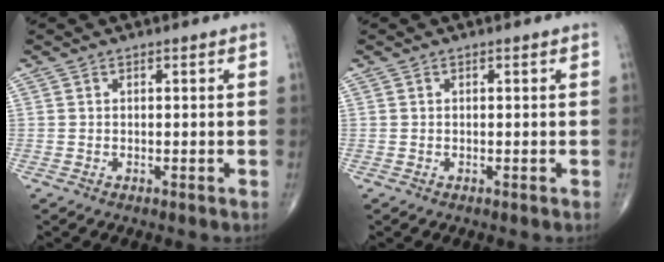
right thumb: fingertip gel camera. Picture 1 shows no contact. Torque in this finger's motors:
{"motor_torque": [0.06, 0.06, -0.14, -0.05, 0.00]}